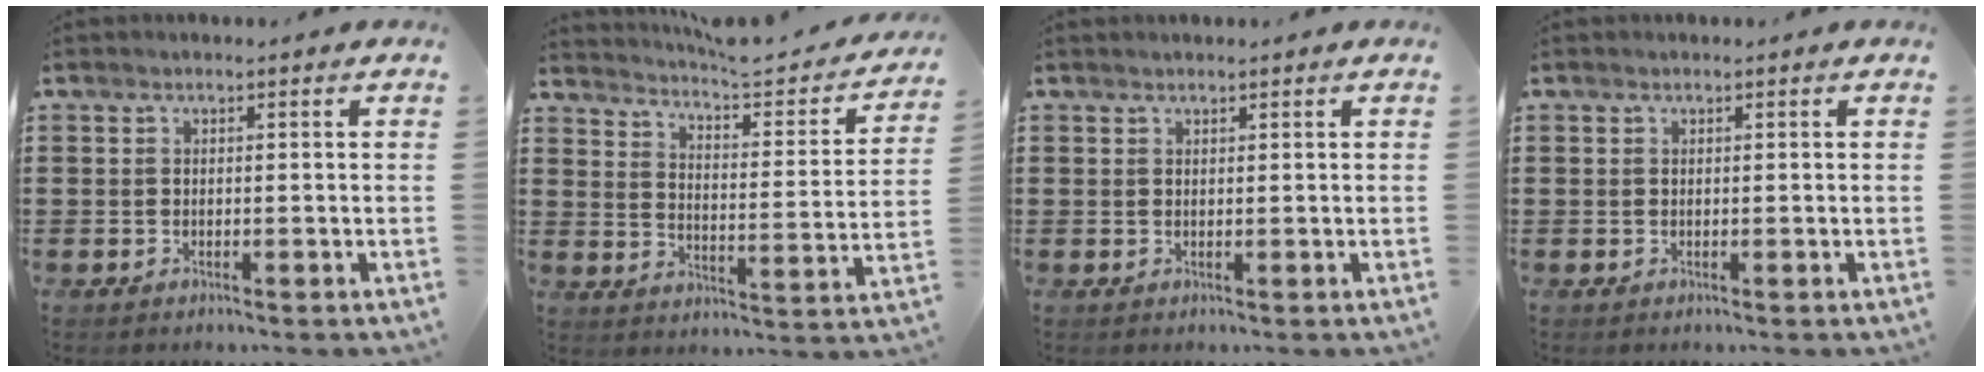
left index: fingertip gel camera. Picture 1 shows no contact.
{"total": 4.6, "force": [4.4, -0.1, 1.4], "torque": [-0.044, -0.036, 0.066]}
{"total": 0.7, "force": [0.7, 0.1, 0.1], "torque": [-0.004, 0.000, 0.014]}
{"total": 0.0}